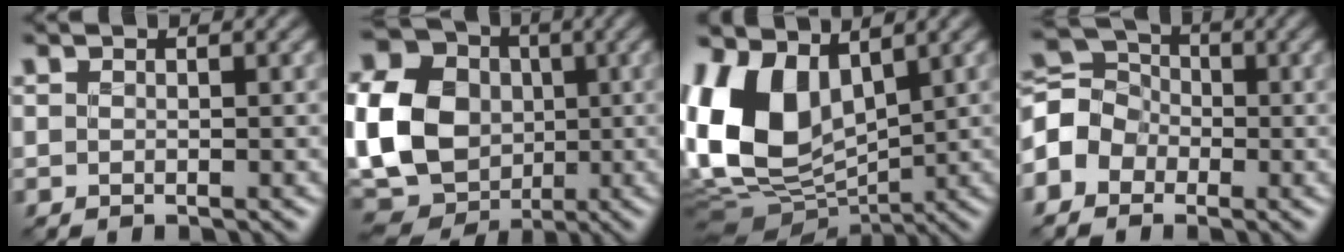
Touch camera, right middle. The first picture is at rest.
{"total": 14.9, "force": [-1.9, 12.0, 8.6], "torque": [-0.194, -0.004, -0.052]}
{"total": 9.5, "force": [1.5, 6.1, 7.2], "torque": [-0.149, 0.001, 0.013]}
{"total": 3.7, "force": [-1.7, 3.1, 1.0], "torque": [-0.013, 0.013, -0.052]}